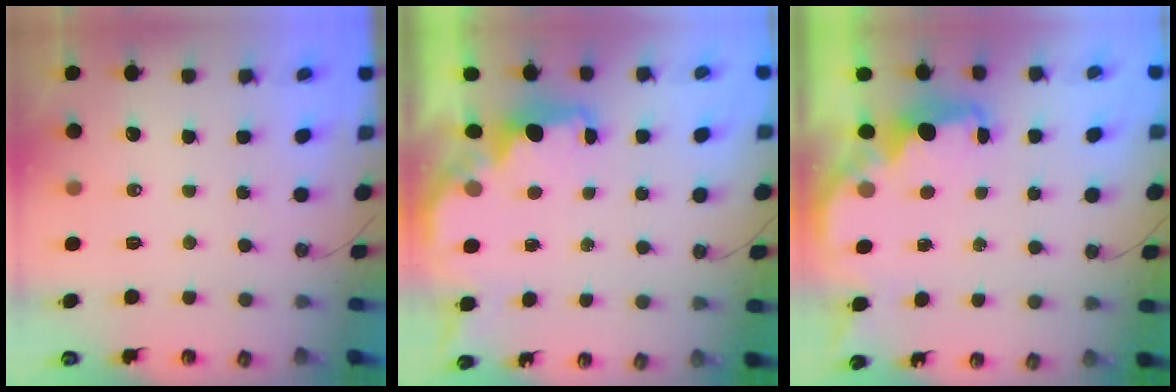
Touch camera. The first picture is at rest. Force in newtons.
{"total": 1.8, "press": 1.7, "slide": 0.6}
{"total": 2.8, "press": 2.7, "slide": 0.9}